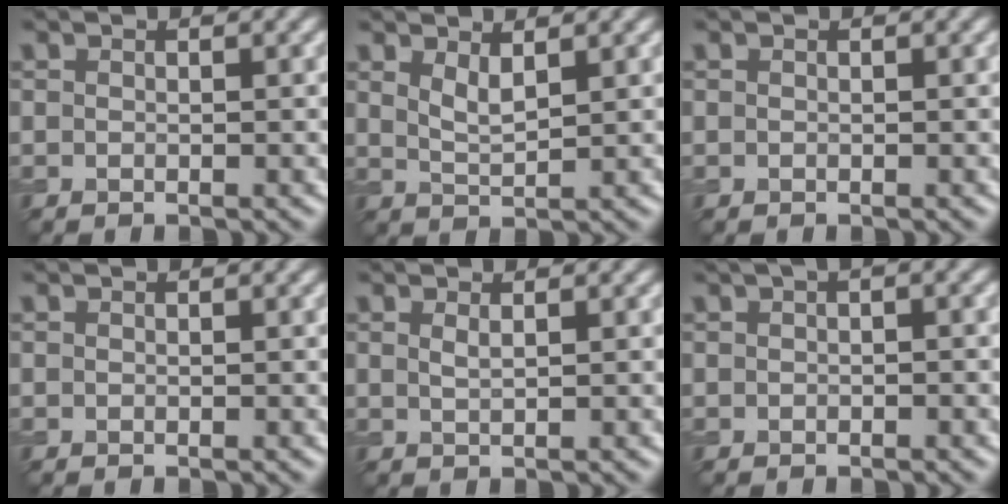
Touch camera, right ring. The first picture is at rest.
{"total": 2.0, "force": [1.3, 0.5, 1.4], "torque": [-0.029, -0.007, 0.029]}
{"total": 0.0}
{"total": 0.0}
{"total": 0.9, "force": [0.5, 0.2, 0.7], "torque": [-0.011, 0.000, 0.008]}
{"total": 1.4, "force": [0.5, 0.4, 1.2], "torque": [-0.021, 0.002, 0.002]}